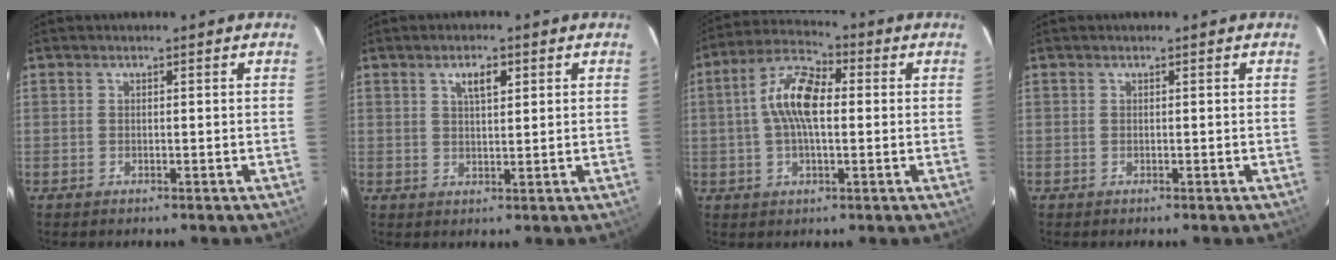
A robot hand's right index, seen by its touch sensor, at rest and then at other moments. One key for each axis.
{"total": 3.8, "fx": 1.7, "fy": 1.7, "fz": 3.0, "tx": -0.048, "ty": 0.009, "tz": 0.030}
{"total": 10.3, "fx": 0.8, "fy": 4.5, "fz": 9.3, "tx": -0.182, "ty": 0.023, "tz": 0.008}
{"total": 0.0}